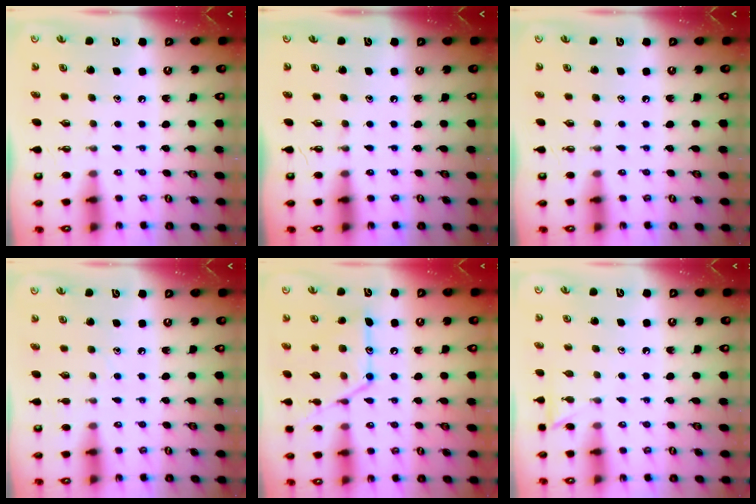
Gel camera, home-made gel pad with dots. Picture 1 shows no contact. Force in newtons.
{"total": 0.0}
{"total": 0.0}
{"total": 5.4, "press": 5.4, "slide": 0.6}
{"total": 14.4, "press": 14.3, "slide": 1.1}
{"total": 5.5, "press": 5.5, "slide": 0.6}